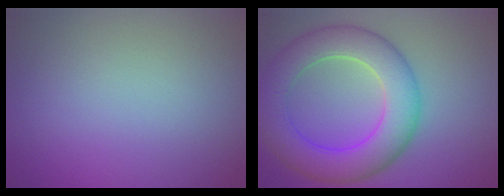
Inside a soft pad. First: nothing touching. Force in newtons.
{"total": 7.9, "press": 7.9, "slide": 0.3}